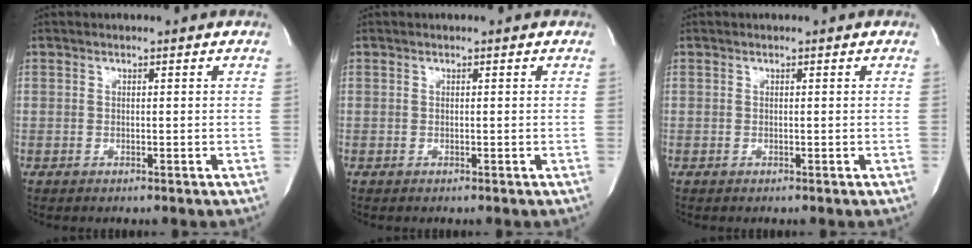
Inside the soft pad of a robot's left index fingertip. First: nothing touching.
{"total": 0.0}
{"total": 0.0}